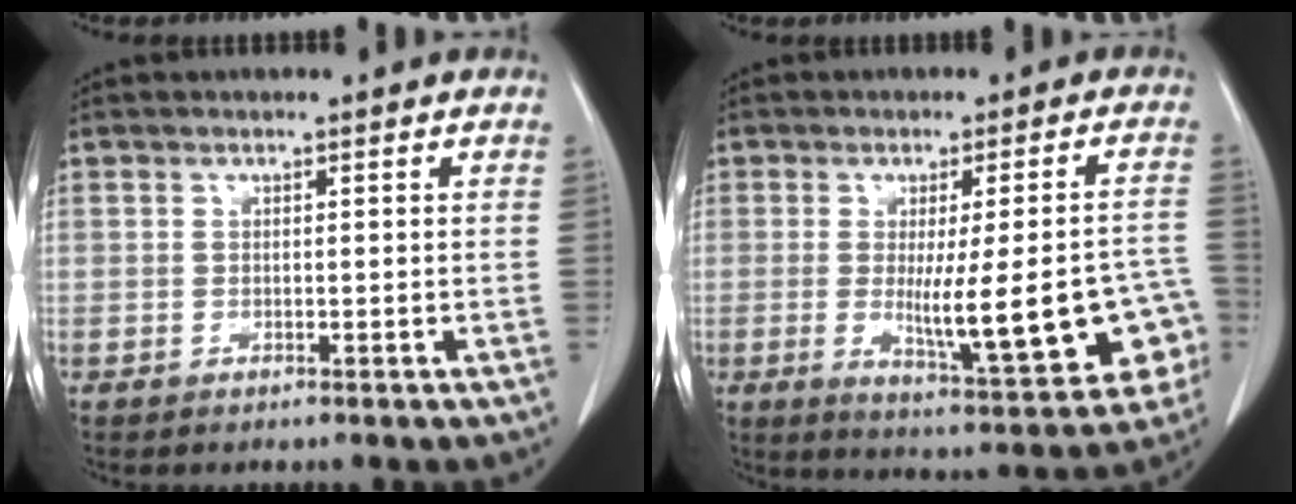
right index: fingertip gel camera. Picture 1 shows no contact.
{"total": 16.6, "force": [-3.6, 2.8, 16.0], "torque": [-0.169, 0.005, -0.027]}